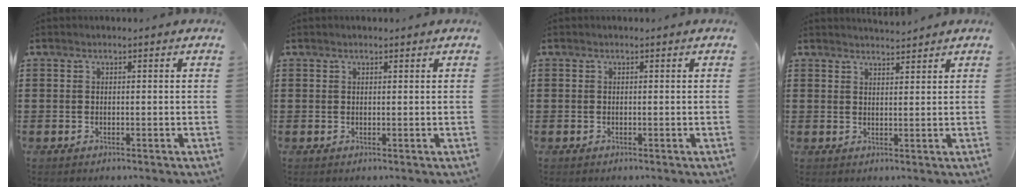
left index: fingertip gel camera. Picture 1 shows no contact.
{"total": 0.6, "force": [0.5, 0.2, 0.2], "torque": [-0.005, 0.002, 0.010]}
{"total": 0.0}
{"total": 2.3, "force": [2.3, 0.0, 0.2], "torque": [-0.008, -0.003, 0.044]}